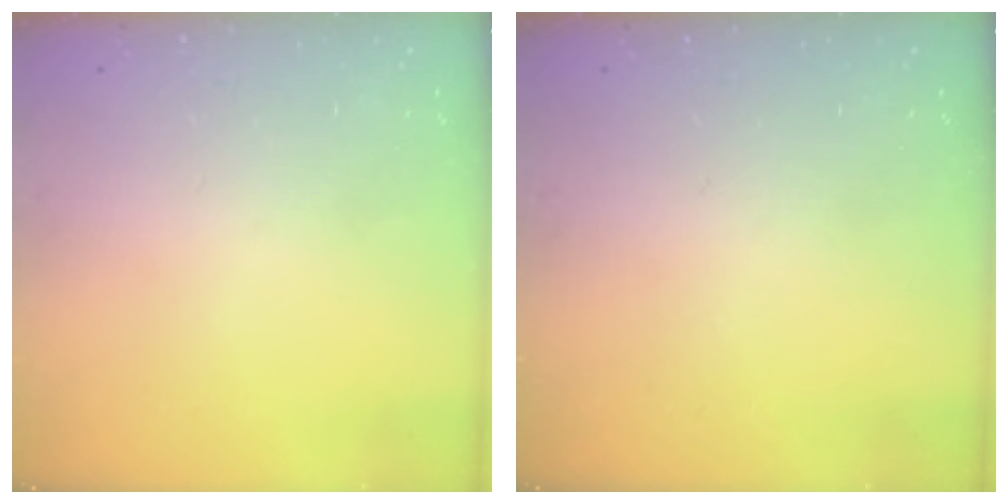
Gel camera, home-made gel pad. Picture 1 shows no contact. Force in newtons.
{"total": 0.0}